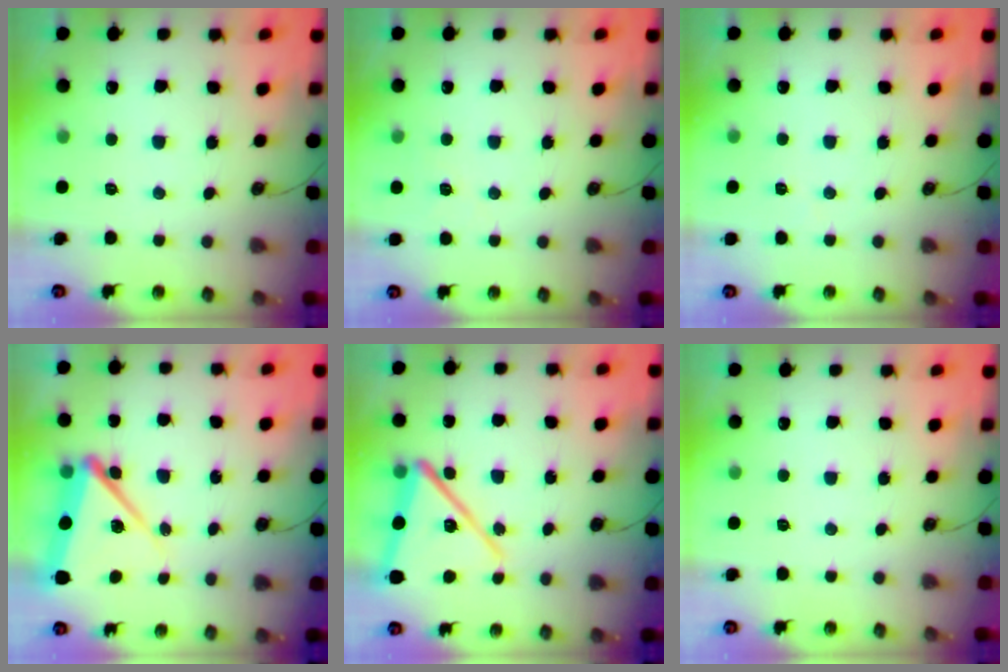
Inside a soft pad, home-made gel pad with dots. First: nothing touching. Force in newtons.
{"total": 4.4, "press": 3.5, "slide": 2.7}
{"total": 1.6, "press": 1.4, "slide": 0.7}
{"total": 12.1, "press": 12.0, "slide": 1.5}
{"total": 17.0, "press": 16.9, "slide": 1.4}
{"total": 0.0}